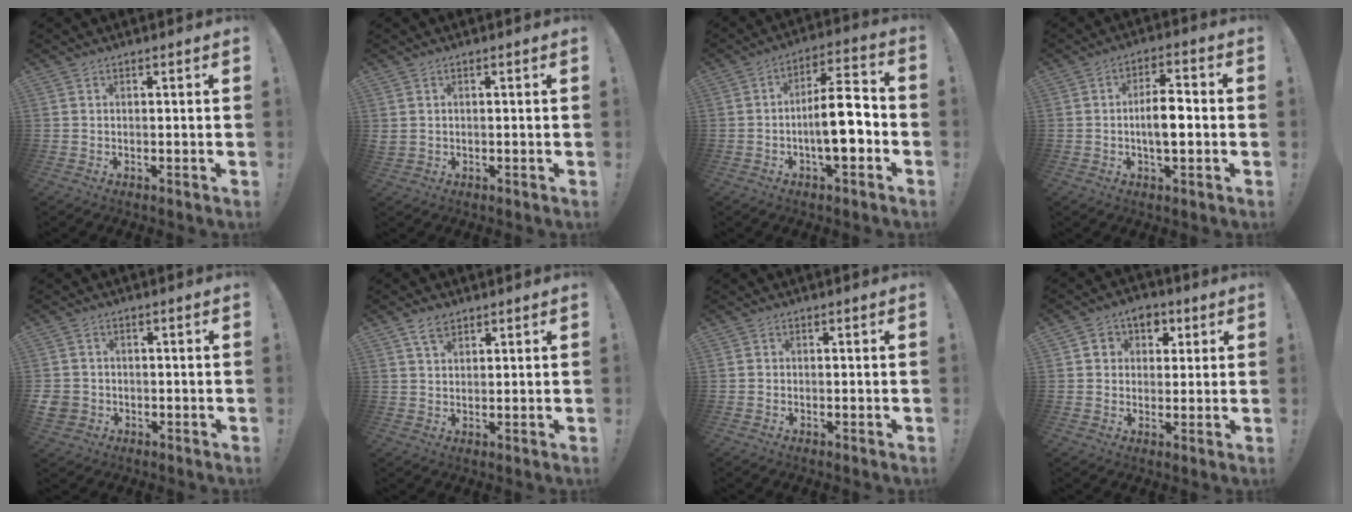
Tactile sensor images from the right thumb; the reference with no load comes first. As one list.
[{"total": 1.3, "force": [0.7, 0.8, 0.7], "torque": [-0.015, 0.003, 0.013]}, {"total": 13.3, "force": [-3.1, 4.1, 12.3], "torque": [-0.196, 0.013, -0.054]}, {"total": 7.2, "force": [-1.1, 3.0, 6.5], "torque": [-0.117, 0.007, -0.026]}, {"total": 4.0, "force": [-0.8, 3.6, 1.5], "torque": [-0.039, -0.001, -0.017]}, {"total": 4.3, "force": [2.7, 2.5, 2.2], "torque": [-0.036, -0.006, 0.050]}, {"total": 0.8, "force": [-0.3, 0.6, 0.2], "torque": [-0.002, 0.003, -0.005]}, {"total": 6.4, "force": [1.3, 6.0, 1.8], "torque": [-0.023, 0.001, 0.027]}]